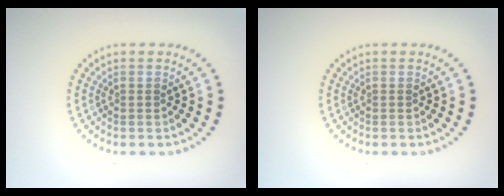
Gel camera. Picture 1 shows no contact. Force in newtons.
{"total": 0.0}